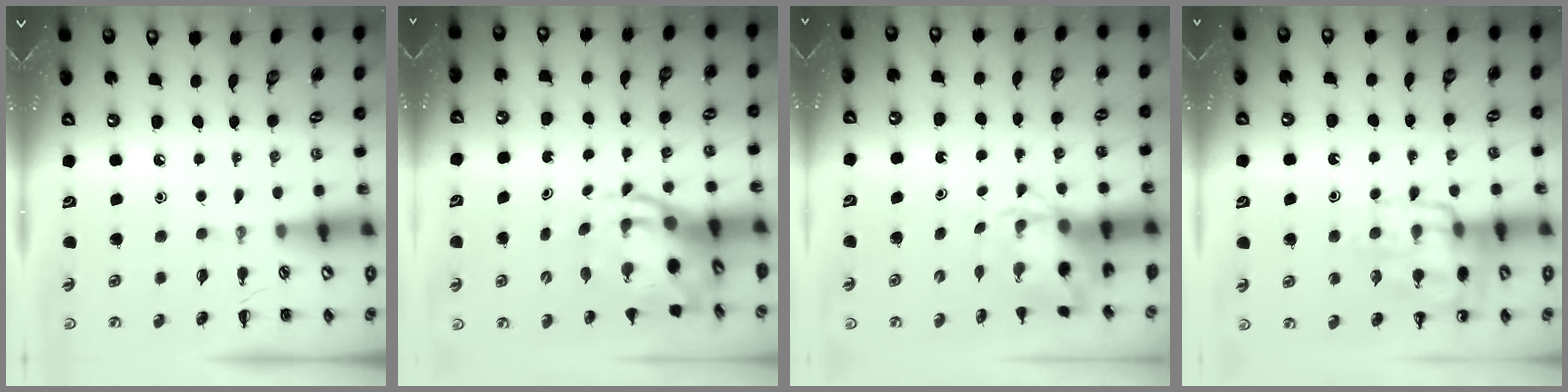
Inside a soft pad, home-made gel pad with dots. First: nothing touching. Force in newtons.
{"total": 7.1, "press": 6.8, "slide": 2.1}
{"total": 5.5, "press": 5.4, "slide": 0.7}
{"total": 15.4, "press": 15.3, "slide": 2.0}